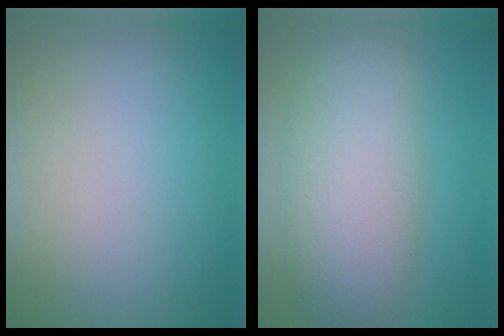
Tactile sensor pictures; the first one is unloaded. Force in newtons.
{"total": 7.7, "press": 7.7, "slide": 0.6}